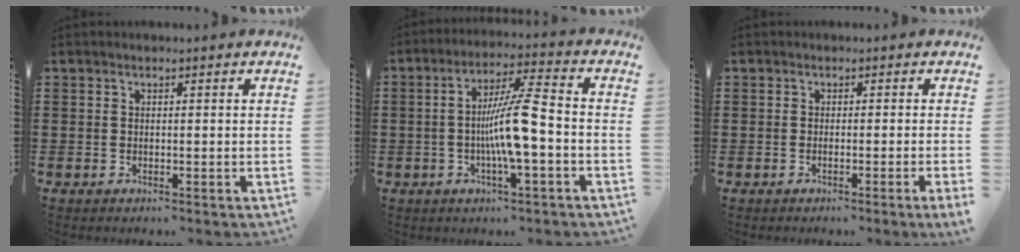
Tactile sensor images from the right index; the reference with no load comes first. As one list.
[{"total": 9.4, "force": [-1.7, 0.8, 9.2], "torque": [-0.171, -0.006, -0.037]}, {"total": 1.0, "force": [-0.5, -0.5, 0.8], "torque": [-0.016, -0.009, -0.007]}]